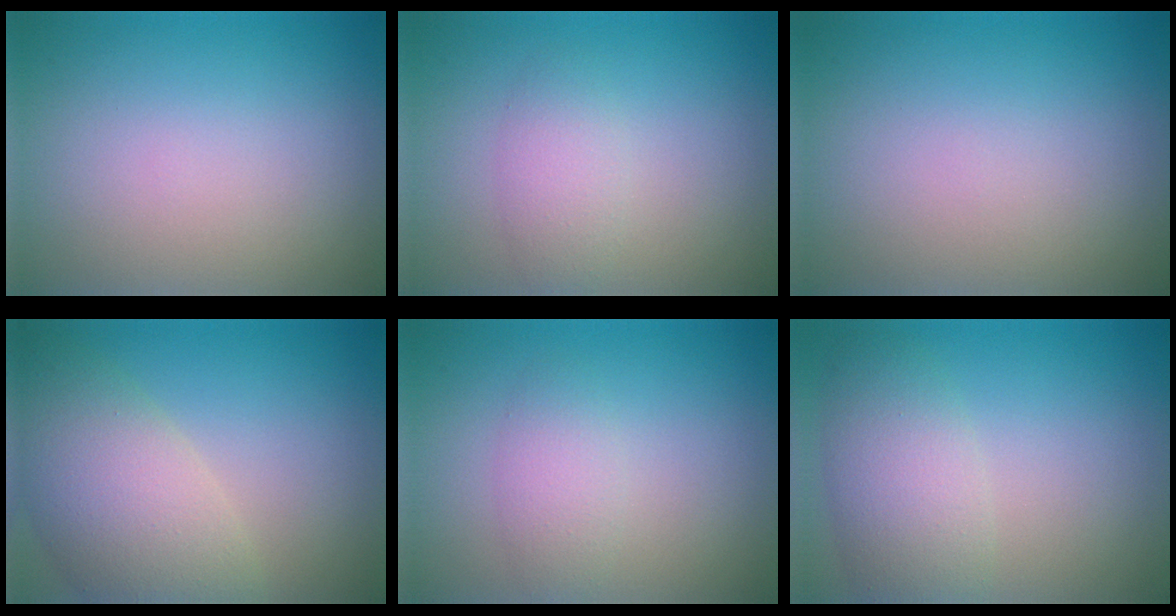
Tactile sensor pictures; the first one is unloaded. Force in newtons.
{"total": 2.1, "press": 2.1, "slide": 0.1}
{"total": 0.0}
{"total": 7.8, "press": 7.8, "slide": 0.5}
{"total": 2.1, "press": 2.1, "slide": 0.1}
{"total": 4.8, "press": 4.8, "slide": 0.2}